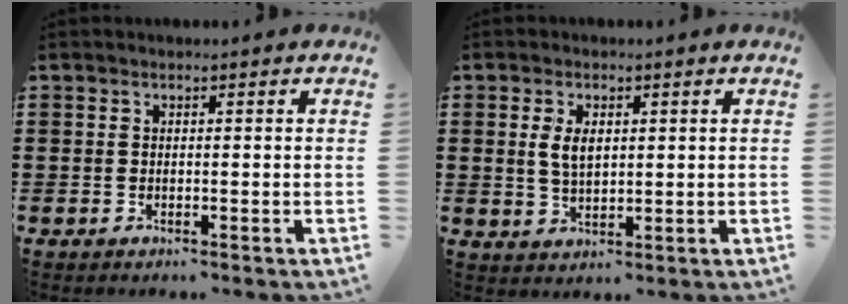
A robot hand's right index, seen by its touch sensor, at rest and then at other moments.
{"total": 3.8, "force": [0.8, 1.9, 3.1], "torque": [-0.065, 0.007, 0.013]}